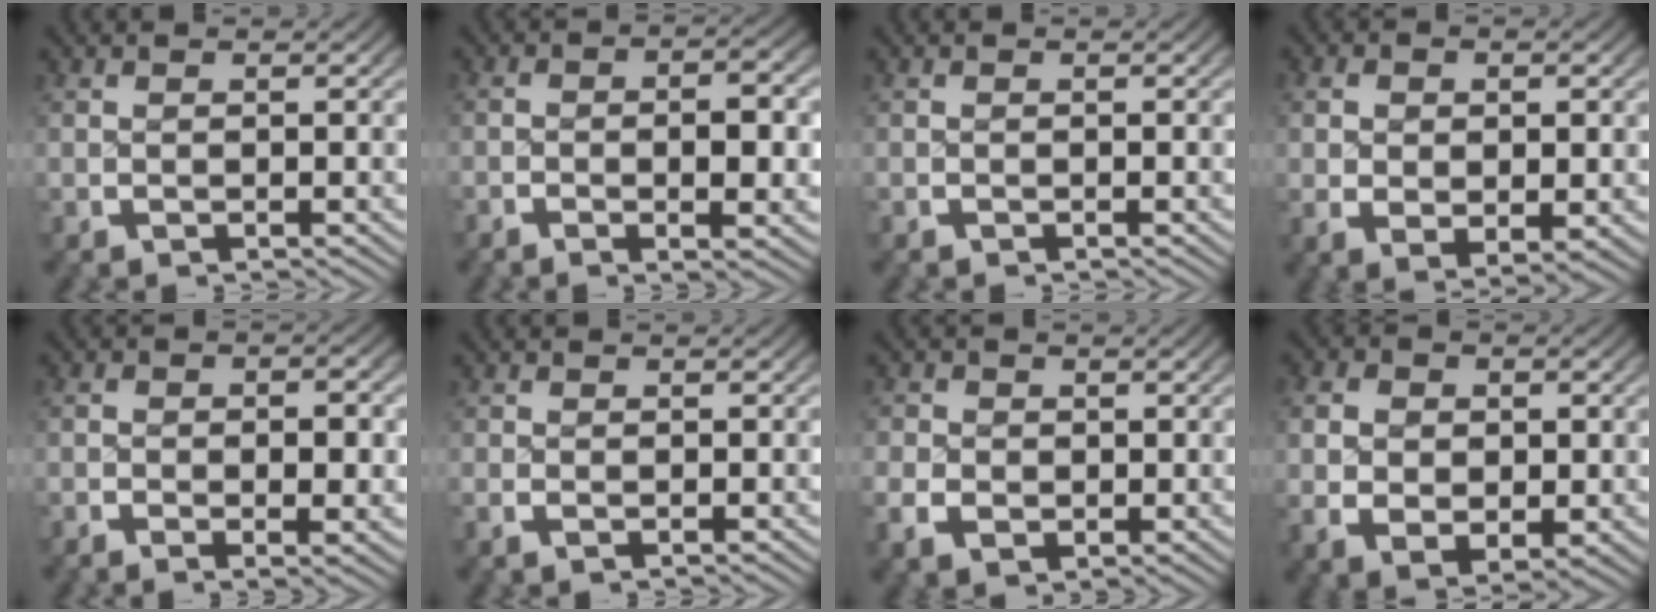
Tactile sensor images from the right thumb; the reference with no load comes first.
{"total": 3.6, "force": [-0.7, 1.2, 3.3], "torque": [-0.049, -0.006, -0.014]}
{"total": 0.0}
{"total": 3.7, "force": [0.1, 2.2, 2.9], "torque": [-0.058, -0.014, 0.014]}
{"total": 2.8, "force": [-0.6, 1.3, 2.4], "torque": [-0.038, -0.011, -0.010]}
{"total": 0.7, "force": [-0.1, 0.4, 0.5], "torque": [-0.012, 0.000, -0.002]}
{"total": 3.3, "force": [-0.2, 2.8, 1.8], "torque": [-0.036, -0.005, 0.002]}
{"total": 5.9, "force": [-0.3, 4.2, 4.1], "torque": [-0.088, -0.023, 0.012]}